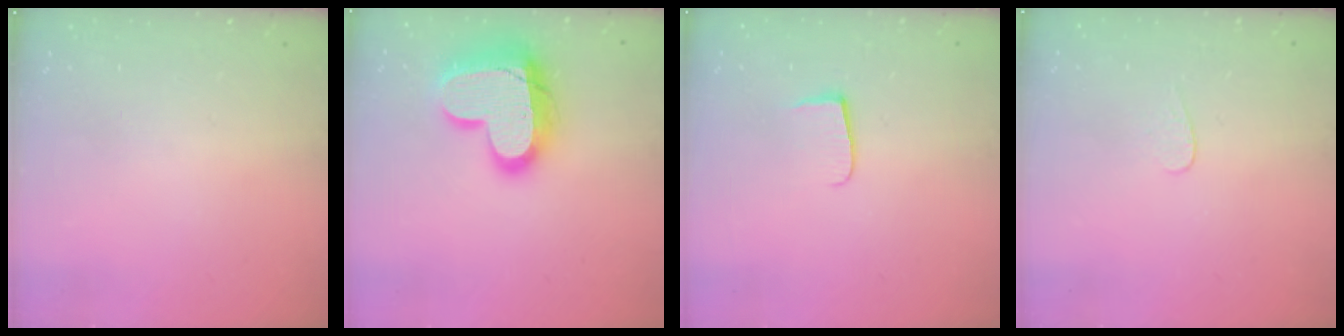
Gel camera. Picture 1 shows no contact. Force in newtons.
{"total": 19.3, "press": 19.2, "slide": 1.6}
{"total": 5.2, "press": 5.2, "slide": 0.7}
{"total": 3.1, "press": 3.0, "slide": 0.3}